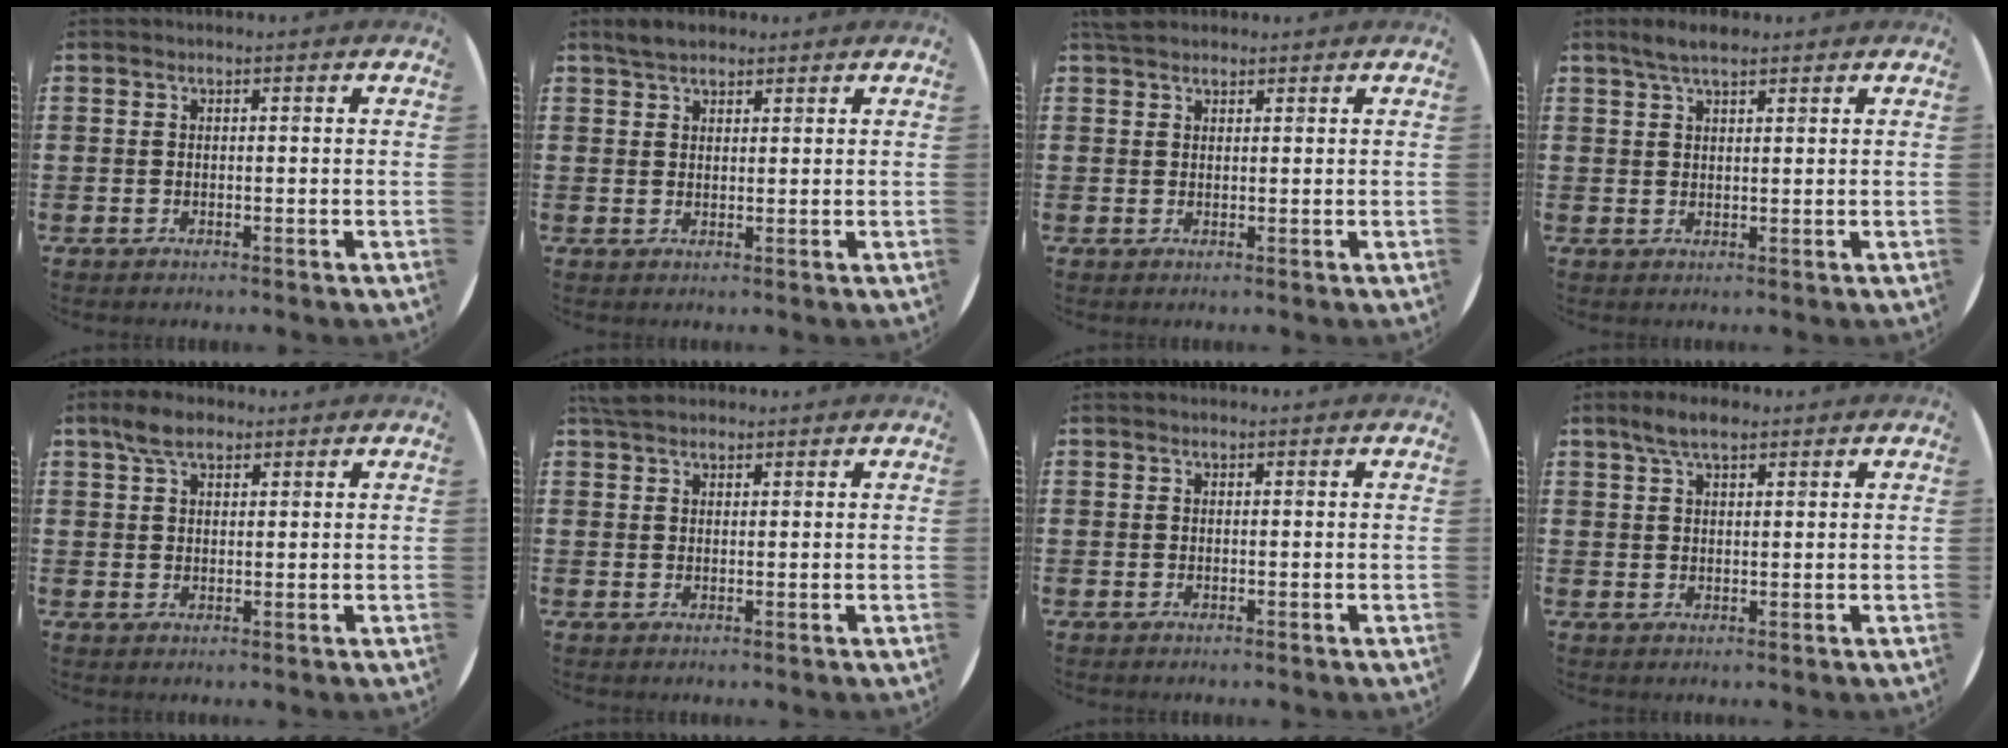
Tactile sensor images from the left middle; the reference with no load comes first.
{"total": 2.7, "force": [2.4, 1.1, 0.7], "torque": [-0.009, 0.005, 0.045]}
{"total": 2.1, "force": [1.9, 0.8, 0.6], "torque": [-0.007, 0.004, 0.034]}
{"total": 3.0, "force": [2.4, 0.8, 1.7], "torque": [-0.028, 0.003, 0.041]}
{"total": 4.2, "force": [3.0, 2.1, 2.0], "torque": [-0.036, 0.008, 0.055]}
{"total": 2.5, "force": [2.2, 1.0, 0.8], "torque": [-0.013, 0.005, 0.039]}
{"total": 0.0}
{"total": 3.8, "force": [2.8, 1.3, 2.1], "torque": [-0.038, 0.005, 0.049]}